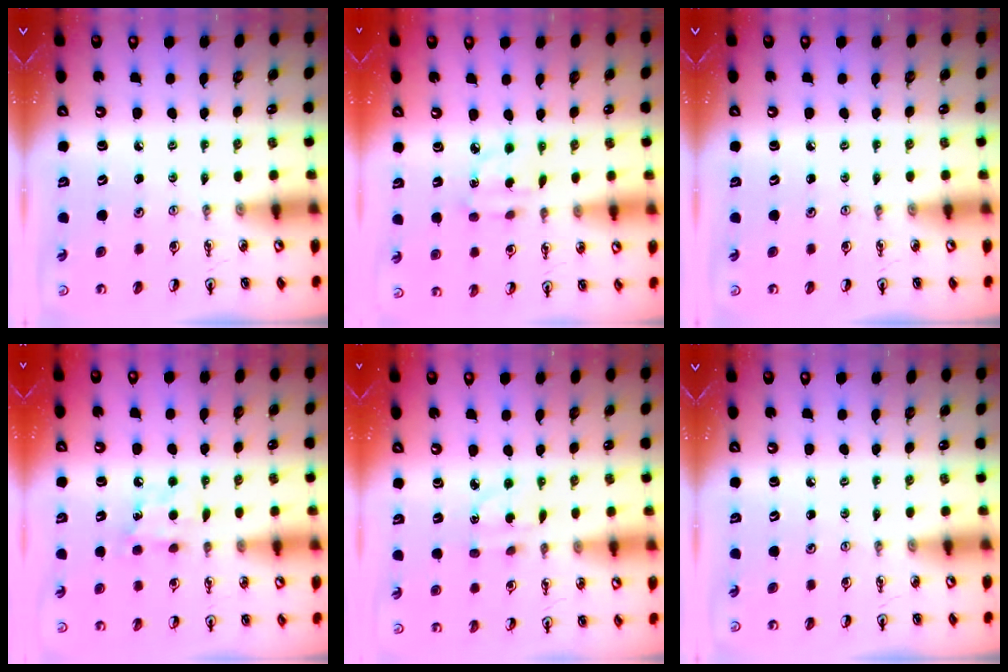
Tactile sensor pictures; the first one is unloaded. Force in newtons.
{"total": 2.9, "press": 2.8, "slide": 0.5}
{"total": 0.0}
{"total": 7.6, "press": 7.5, "slide": 1.0}
{"total": 3.3, "press": 3.2, "slide": 0.8}
{"total": 0.0}